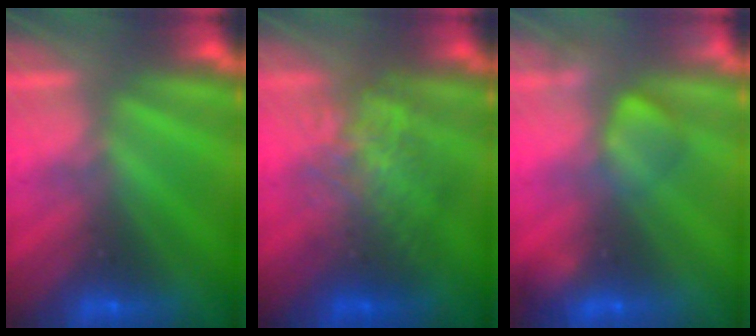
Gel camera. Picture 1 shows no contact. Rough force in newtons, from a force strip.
{"total": 2.2}
{"total": 2.4}